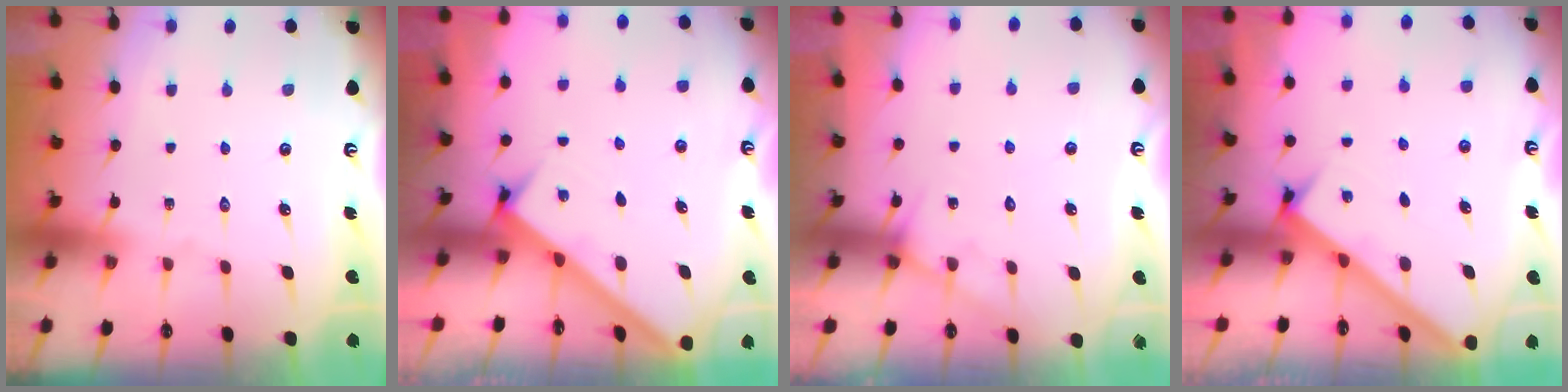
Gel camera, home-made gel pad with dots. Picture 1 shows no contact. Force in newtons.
{"total": 2.6, "press": 2.6, "slide": 0.3}
{"total": 5.7, "press": 5.7, "slide": 0.4}
{"total": 2.5, "press": 2.5, "slide": 0.3}